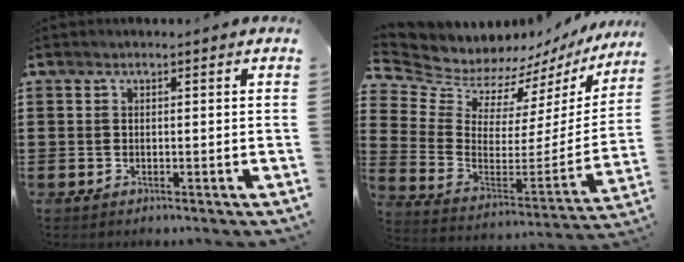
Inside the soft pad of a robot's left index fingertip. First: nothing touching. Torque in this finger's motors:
{"motor_torque": [1.73, -0.41, 0.61, 0.01]}